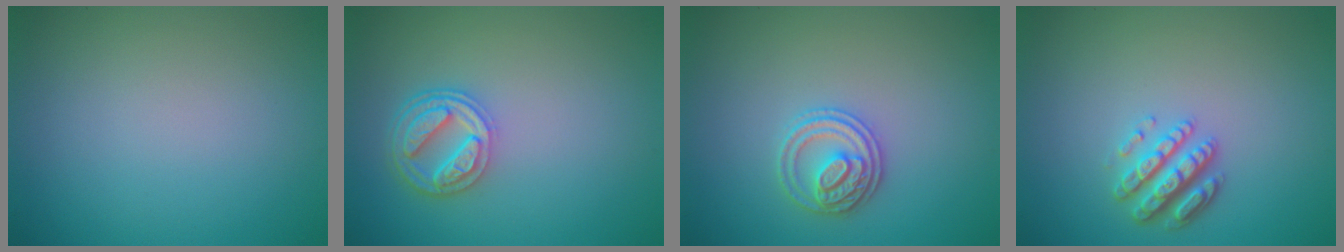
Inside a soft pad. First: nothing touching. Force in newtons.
{"total": 4.5, "press": 3.5, "slide": 2.8}
{"total": 2.7, "press": 2.7, "slide": 0.6}
{"total": 3.3, "press": 3.0, "slide": 1.4}